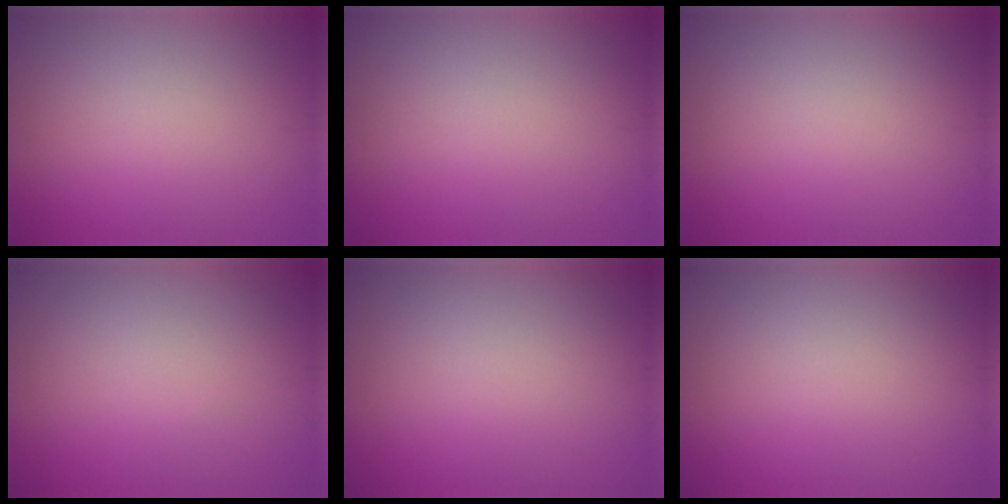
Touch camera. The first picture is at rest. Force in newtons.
{"total": 0.0}
{"total": 0.0}
{"total": 0.0}
{"total": 0.0}
{"total": 0.0}